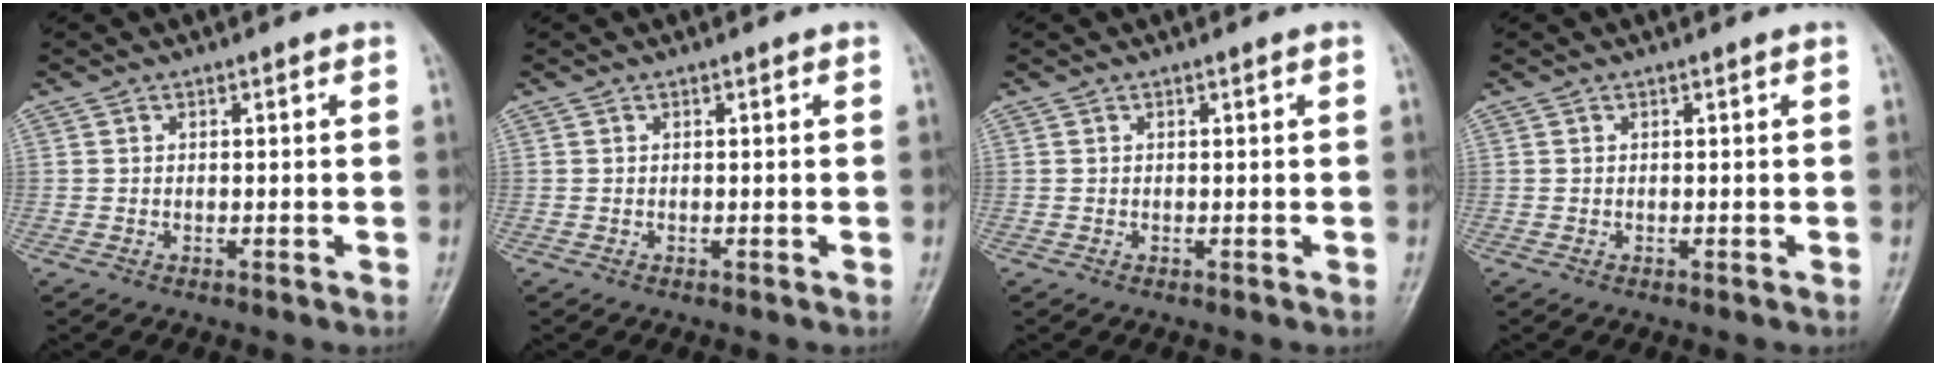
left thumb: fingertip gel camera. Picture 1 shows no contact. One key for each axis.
{"total": 0.0}
{"total": 0.0}
{"total": 0.0}